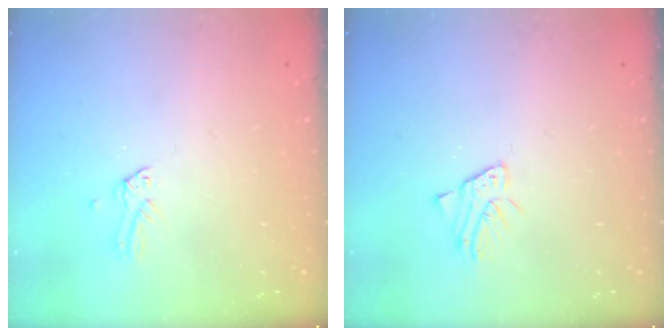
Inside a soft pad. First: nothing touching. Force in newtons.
{"total": 1.8, "press": 1.7, "slide": 0.1}